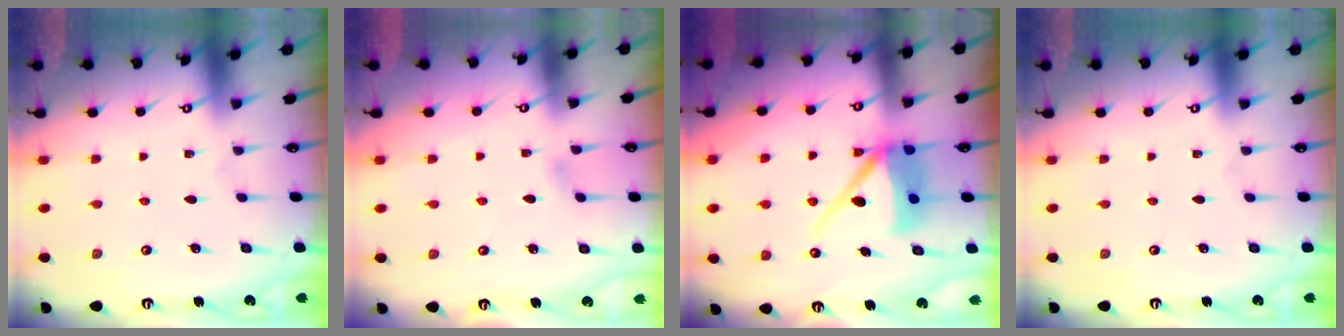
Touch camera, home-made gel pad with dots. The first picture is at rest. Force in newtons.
{"total": 2.8, "press": 2.8, "slide": 0.3}
{"total": 10.3, "press": 10.2, "slide": 1.2}
{"total": 0.0}